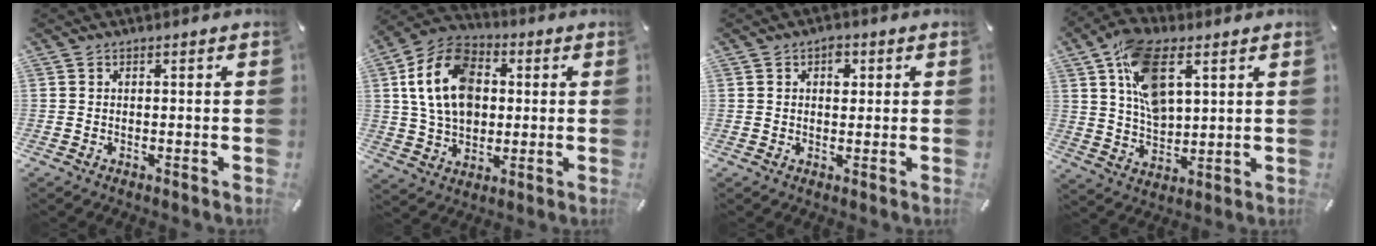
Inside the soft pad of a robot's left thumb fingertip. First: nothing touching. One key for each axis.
{"total": 15.0, "fx": 2.4, "fy": 11.4, "fz": 9.5, "tx": -0.197, "ty": 0.015, "tz": 0.043}
{"total": 3.1, "fx": 1.1, "fy": 2.1, "fz": 2.0, "tx": -0.020, "ty": -0.001, "tz": 0.012}
{"total": 13.4, "fx": 5.5, "fy": 7.6, "fz": 9.5, "tx": -0.183, "ty": -0.004, "tz": 0.099}